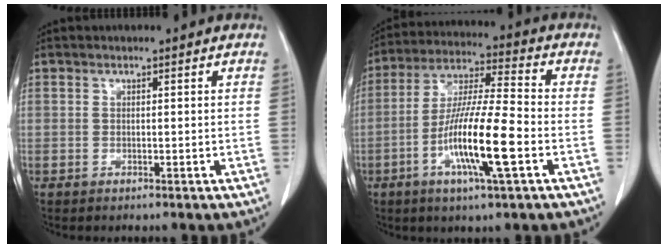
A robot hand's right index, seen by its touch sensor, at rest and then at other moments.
{"total": 13.8, "force": [-4.5, 0.6, 13.1], "torque": [-0.250, -0.011, -0.085]}